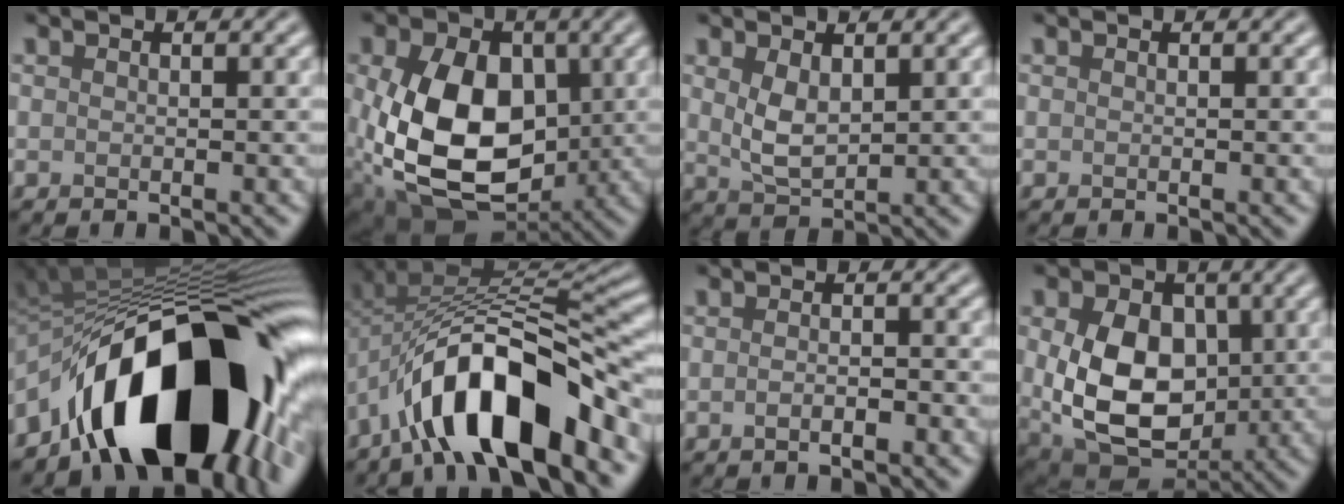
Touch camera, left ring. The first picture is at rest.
{"total": 13.6, "force": [-0.5, 9.3, 9.8], "torque": [-0.204, -0.030, -0.002]}
{"total": 3.1, "force": [1.0, 1.6, 2.4], "torque": [-0.055, -0.004, 0.025]}
{"total": 0.0}
{"total": 18.9, "force": [-6.1, 9.5, 15.1], "torque": [-0.223, -0.002, -0.101]}
{"total": 12.2, "force": [-6.1, 4.6, 9.5], "torque": [-0.140, 0.011, -0.115]}
{"total": 1.7, "force": [-0.7, 0.5, 1.4], "torque": [-0.017, 0.000, -0.015]}
{"total": 11.4, "force": [0.1, 8.1, 8.0], "torque": [-0.150, -0.019, 0.010]}